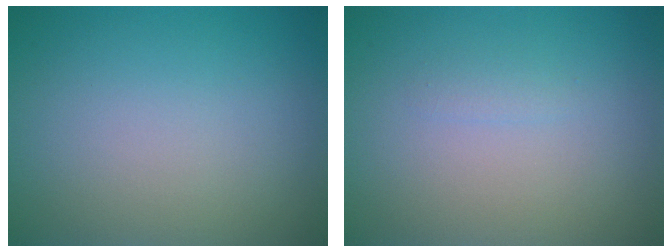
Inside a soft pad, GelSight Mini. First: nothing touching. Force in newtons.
{"total": 0.7, "press": 0.7, "slide": 0.0}